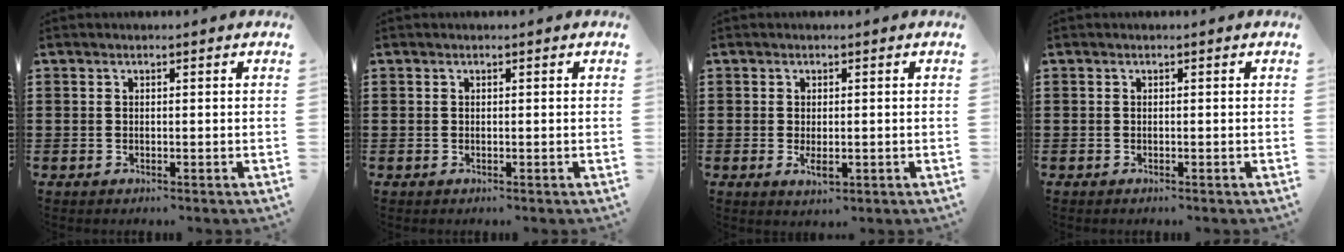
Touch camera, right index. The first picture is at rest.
{"total": 0.0}
{"total": 2.3, "force": [-0.5, 0.9, 2.1], "torque": [-0.046, -0.006, -0.010]}
{"total": 0.0}